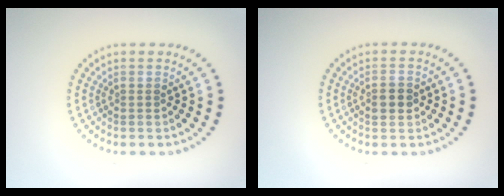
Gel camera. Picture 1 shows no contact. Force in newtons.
{"total": 2.3, "press": 2.3, "slide": 0.0}